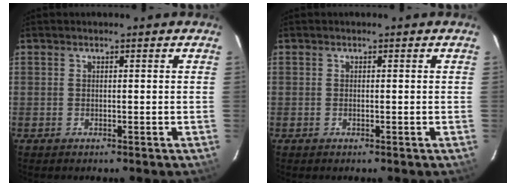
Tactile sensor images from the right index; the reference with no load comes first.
{"total": 0.0}